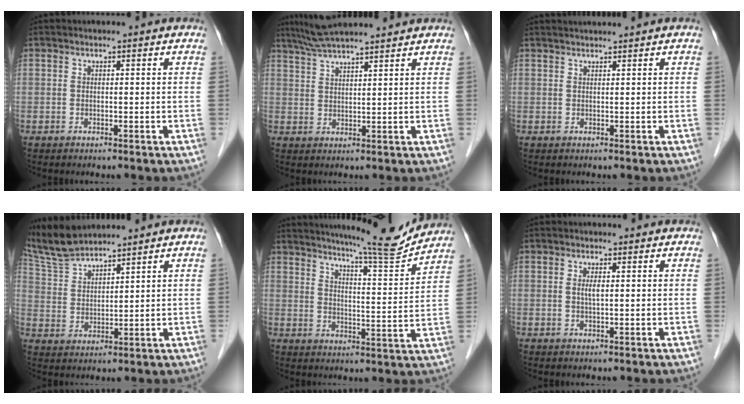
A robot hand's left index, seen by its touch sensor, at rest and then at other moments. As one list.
[{"total": 9.6, "force": [8.6, 0.1, 4.3], "torque": [-0.077, 0.037, 0.134]}, {"total": 1.8, "force": [1.7, -0.4, 0.4], "torque": [-0.003, 0.019, 0.036]}, {"total": 7.7, "force": [7.4, 0.1, 2.0], "torque": [-0.067, 0.015, 0.161]}, {"total": 12.7, "force": [12.0, -0.6, 4.1], "torque": [-0.065, -0.025, 0.164]}, {"total": 1.3, "force": [0.3, 0.2, 1.2], "torque": [-0.029, 0.000, 0.004]}]